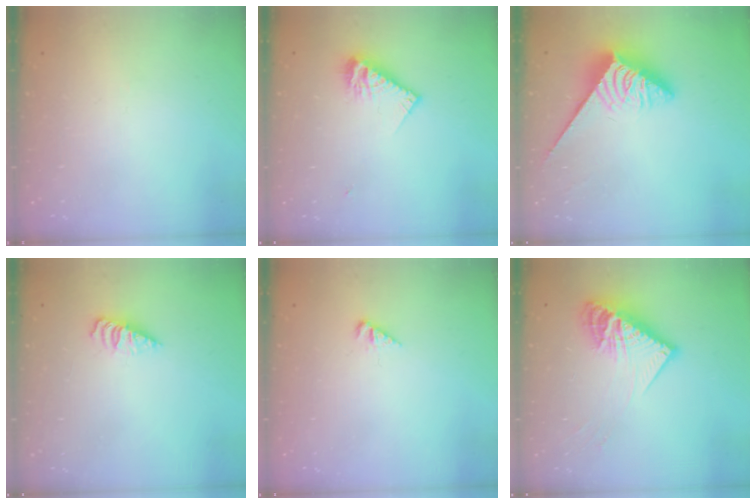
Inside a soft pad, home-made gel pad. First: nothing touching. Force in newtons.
{"total": 9.1, "press": 9.0, "slide": 0.9}
{"total": 3.9, "press": 3.9, "slide": 0.6}
{"total": 1.8, "press": 1.7, "slide": 0.4}
{"total": 1.5, "press": 1.5, "slide": 0.3}
{"total": 14.6, "press": 14.6, "slide": 1.2}